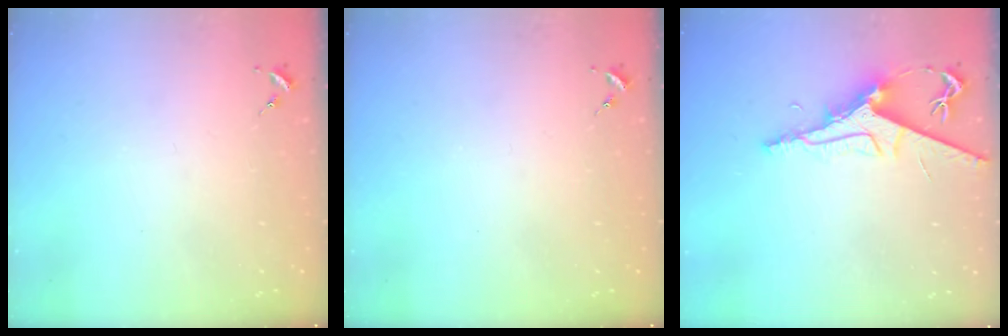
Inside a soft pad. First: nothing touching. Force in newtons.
{"total": 0.0}
{"total": 8.9, "press": 8.9, "slide": 0.9}